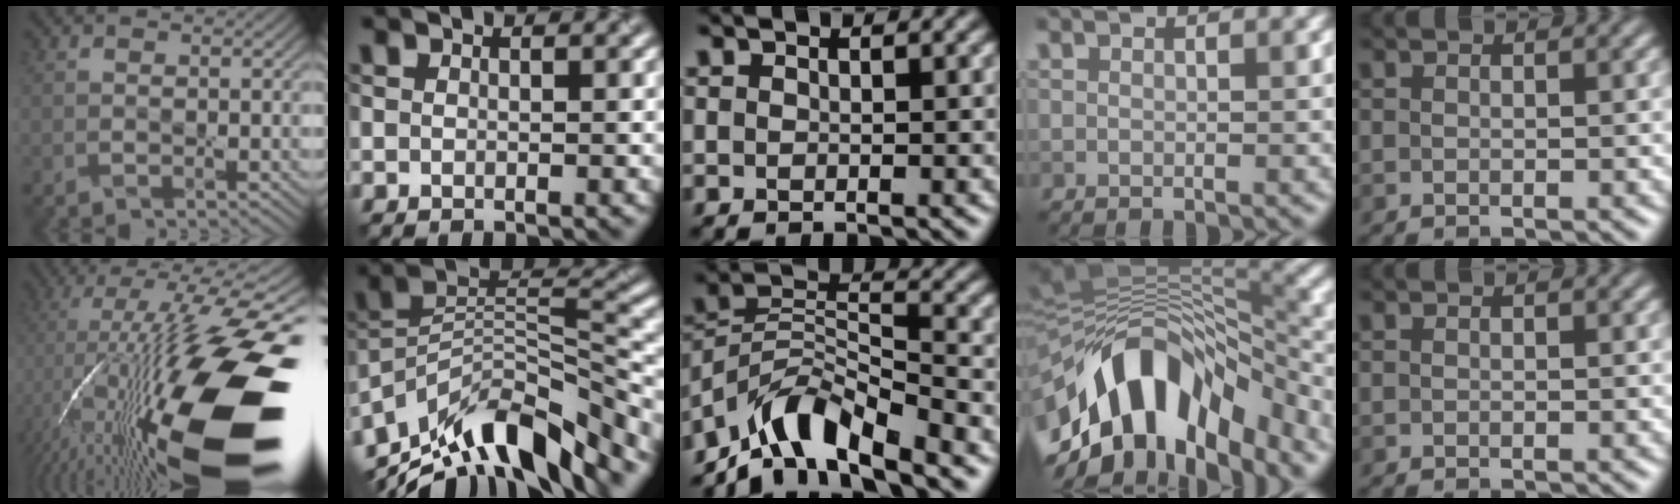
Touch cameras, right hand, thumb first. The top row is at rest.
{"thumb": {"total": 21.9, "force": [-5.4, 7.7, 19.8], "torque": [-0.361, 0.000, -0.109]}, "index": {"total": 11.9, "force": [-8.8, 4.1, 6.9], "torque": [-0.129, 0.028, -0.152]}, "middle": {"total": 7.3, "force": [-6.0, 2.1, 3.6], "torque": [-0.052, 0.008, -0.116]}, "ring": {"total": 13.9, "force": [-6.0, 7.5, 10.1], "torque": [-0.169, 0.023, -0.089]}}